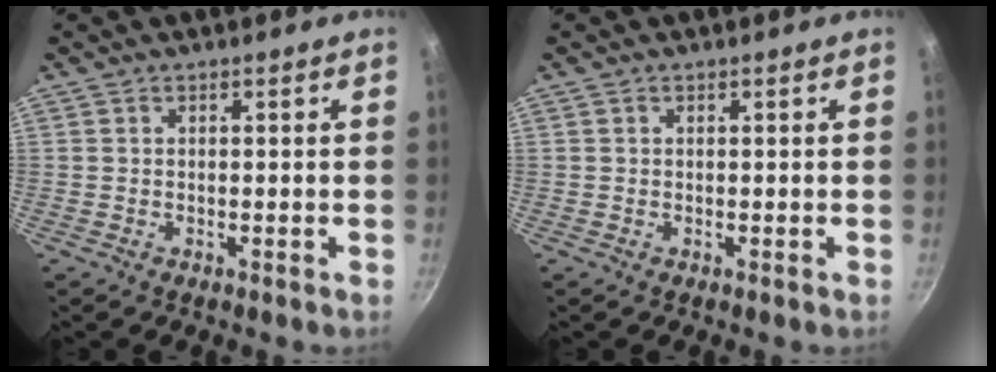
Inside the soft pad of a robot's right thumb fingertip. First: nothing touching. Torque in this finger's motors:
{"motor_torque": [-0.31, -0.03, -0.19, 0.11, 0.03]}